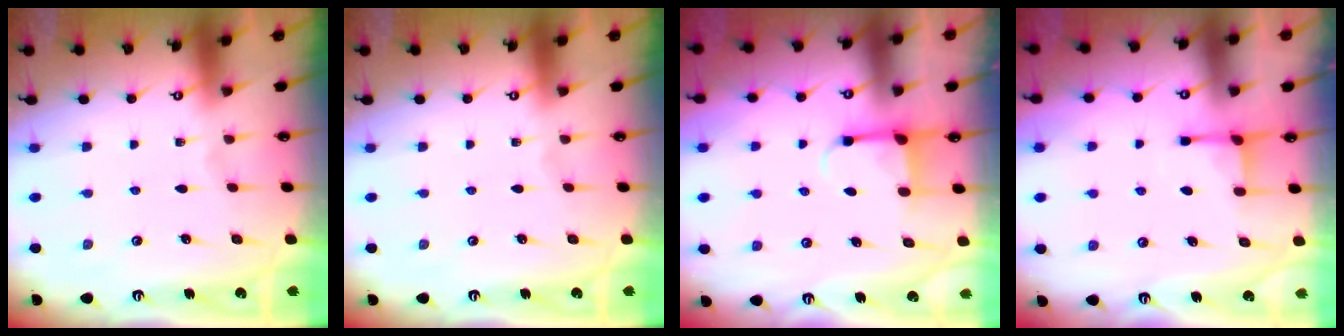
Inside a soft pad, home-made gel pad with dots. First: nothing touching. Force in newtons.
{"total": 0.0}
{"total": 4.1, "press": 4.0, "slide": 0.6}
{"total": 2.4, "press": 2.4, "slide": 0.3}